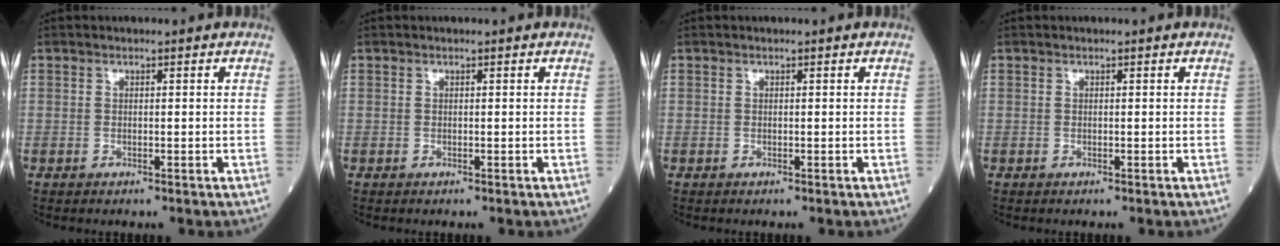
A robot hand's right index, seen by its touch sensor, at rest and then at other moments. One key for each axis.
{"total": 0.0}
{"total": 0.0}
{"total": 0.0}